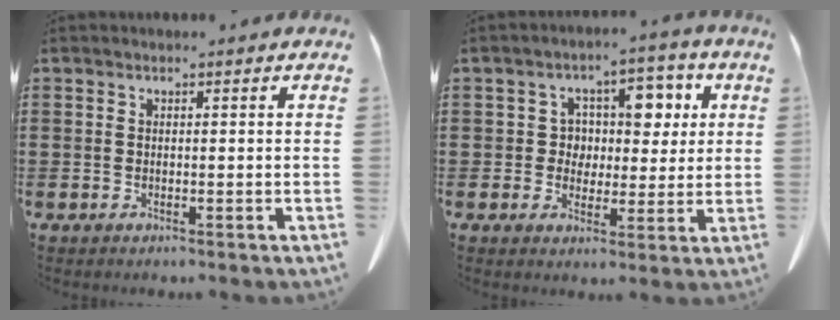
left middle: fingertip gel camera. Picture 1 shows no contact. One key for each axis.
{"total": 5.7, "fx": 1.8, "fy": 4.6, "fz": 2.9, "tx": -0.064, "ty": 0.005, "tz": 0.025}